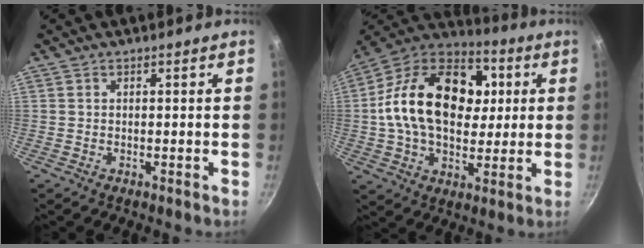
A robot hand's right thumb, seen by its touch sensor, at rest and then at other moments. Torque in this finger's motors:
{"motor_torque": [-0.73, 2.57, 1.11, -0.83, 0.23]}